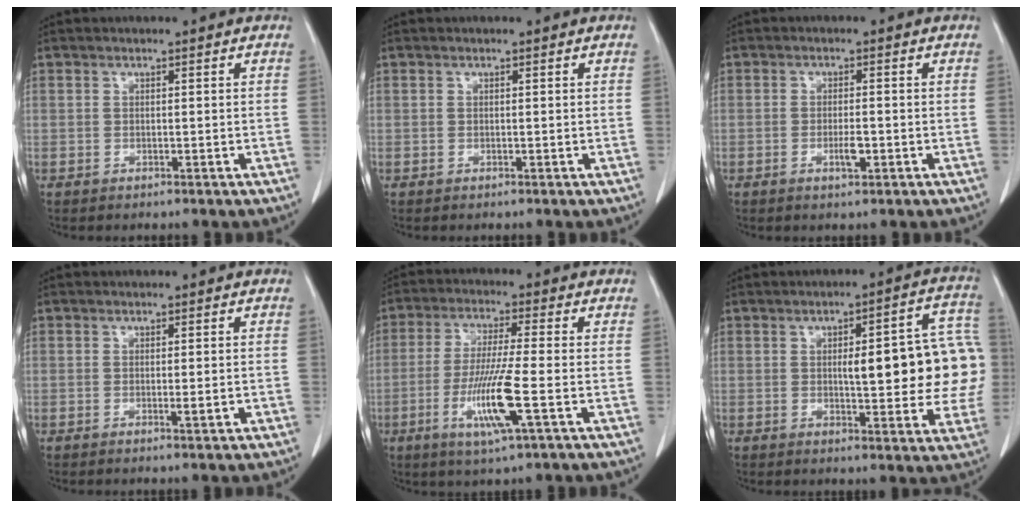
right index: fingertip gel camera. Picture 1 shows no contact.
{"total": 0.0}
{"total": 2.4, "force": [-0.9, 0.5, 2.2], "torque": [-0.039, -0.001, -0.013]}
{"total": 1.6, "force": [-0.5, 0.1, 1.6], "torque": [-0.022, -0.004, -0.006]}
{"total": 10.1, "force": [-3.1, -0.2, 9.6], "torque": [-0.190, -0.018, -0.062]}
{"total": 16.0, "force": [0.6, 4.4, 15.4], "torque": [-0.163, 0.032, 0.011]}